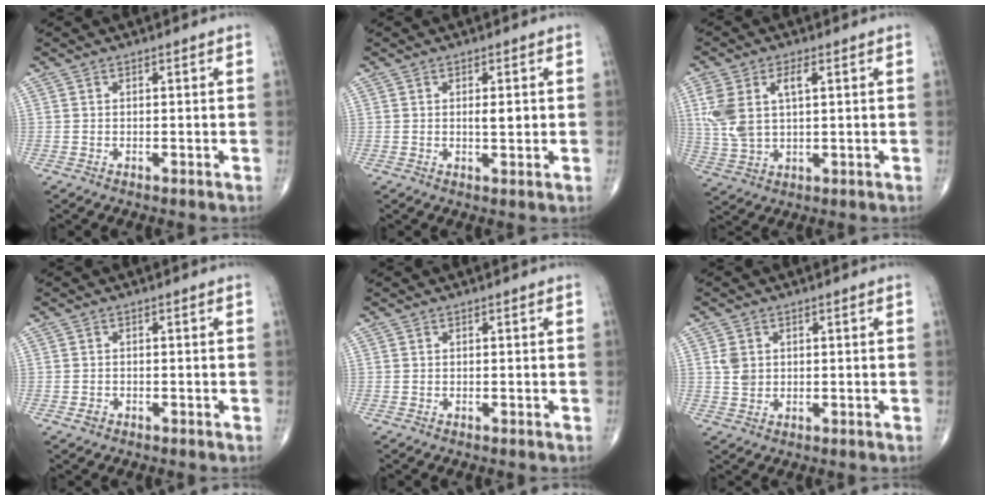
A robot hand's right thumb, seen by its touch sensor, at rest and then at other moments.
{"total": 2.7, "force": [0.3, 0.9, 2.5], "torque": [-0.038, -0.003, 0.003]}
{"total": 9.9, "force": [2.5, 5.1, 8.1], "torque": [-0.183, 0.005, 0.056]}
{"total": 1.1, "force": [-0.6, 0.8, 0.4], "torque": [-0.007, 0.005, -0.010]}
{"total": 0.0}
{"total": 3.0, "force": [0.6, 2.5, 1.6], "torque": [-0.019, -0.002, 0.017]}